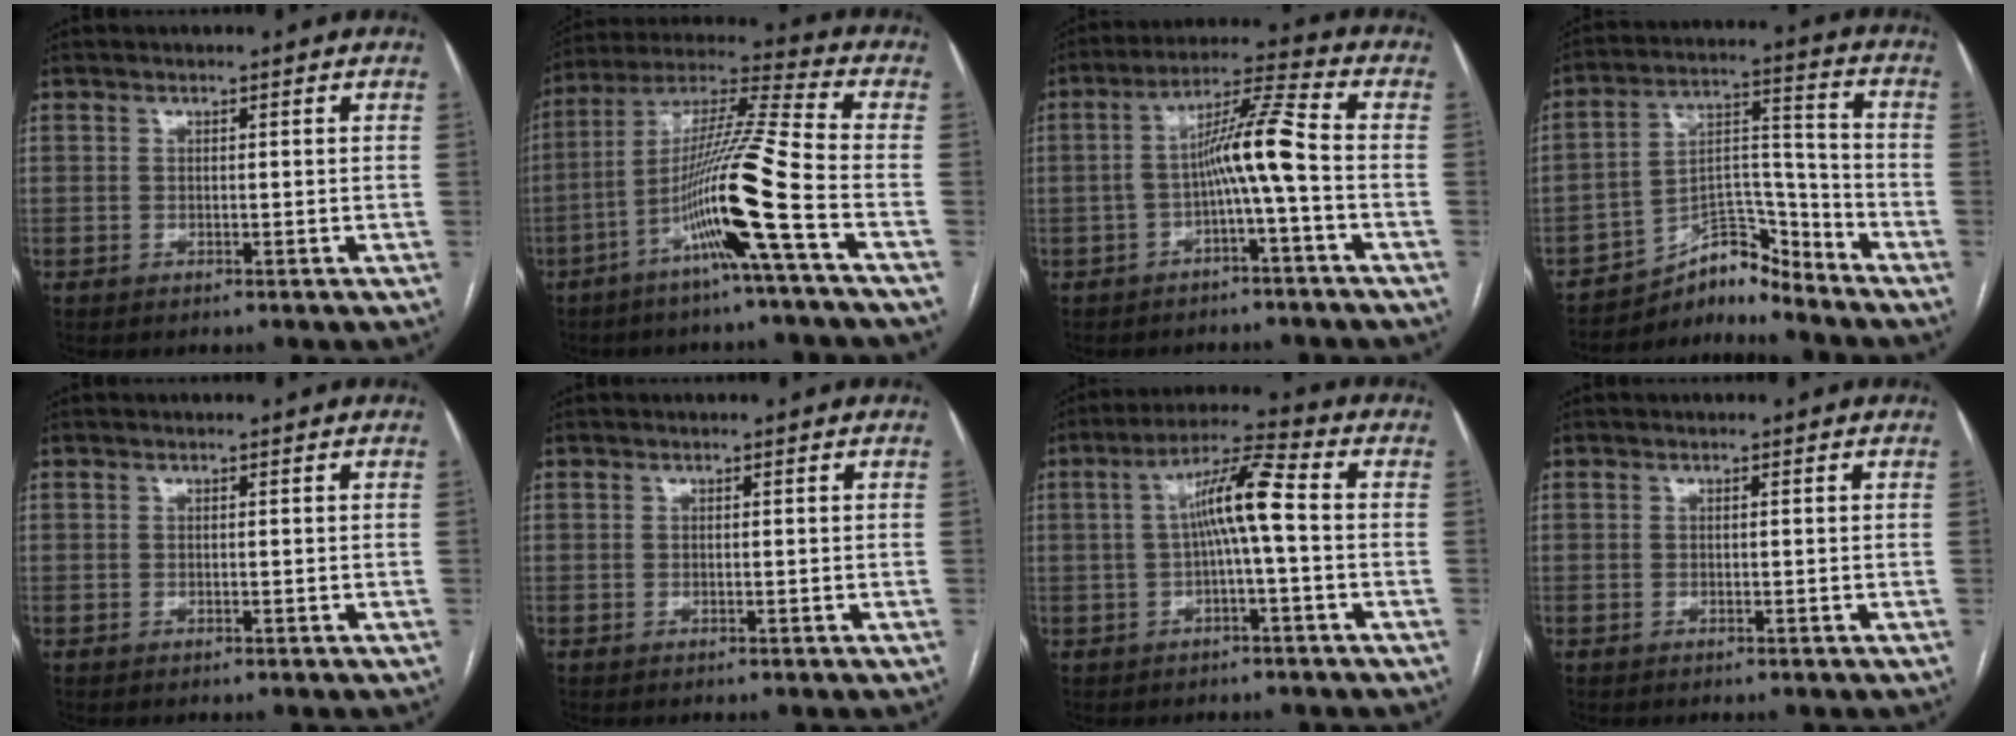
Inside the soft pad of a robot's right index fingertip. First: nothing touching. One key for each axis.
{"total": 15.0, "fx": -6.0, "fy": -2.0, "fz": 13.6, "tx": -0.256, "ty": -0.002, "tz": -0.116}
{"total": 8.2, "fx": -1.9, "fy": -0.5, "fz": 8.0, "tx": -0.138, "ty": 0.026, "tz": -0.034}
{"total": 8.2, "fx": -8.0, "fy": 1.8, "fz": 0.9, "tx": -0.007, "ty": 0.060, "tz": -0.139}
{"total": 0.0}
{"total": 0.0}
{"total": 8.1, "fx": 0.0, "fy": 0.4, "fz": 8.0, "tx": -0.144, "ty": 0.025, "tz": -0.003}
{"total": 0.0}